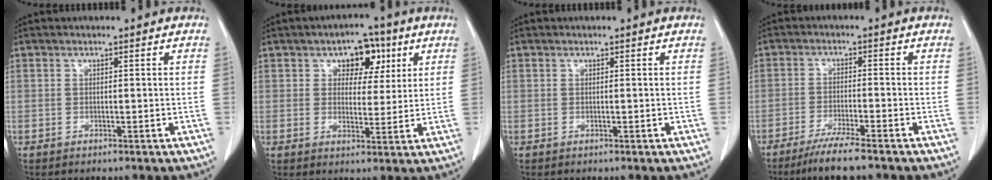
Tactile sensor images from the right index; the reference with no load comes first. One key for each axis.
{"total": 6.3, "fx": 2.8, "fy": 4.0, "fz": 4.0, "tx": -0.046, "ty": 0.016, "tz": 0.038}
{"total": 0.0}
{"total": 6.7, "fx": -5.4, "fy": -0.1, "fz": 4.0, "tx": -0.068, "ty": -0.018, "tz": -0.093}